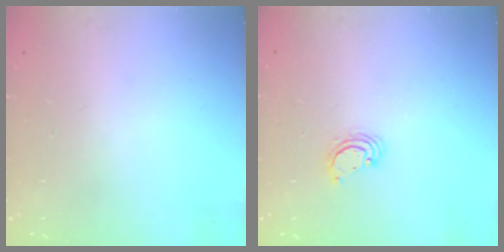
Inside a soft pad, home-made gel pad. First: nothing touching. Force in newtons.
{"total": 3.1, "press": 3.1, "slide": 0.1}